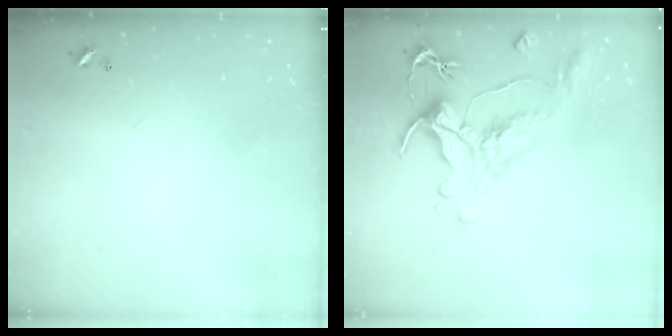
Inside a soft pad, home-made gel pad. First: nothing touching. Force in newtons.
{"total": 1.5, "press": 0.4, "slide": 1.5}